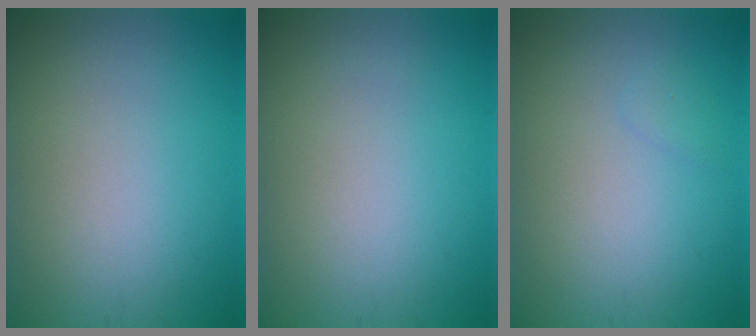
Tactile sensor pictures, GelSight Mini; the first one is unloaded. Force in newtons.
{"total": 0.0}
{"total": 0.7, "press": 0.7, "slide": 0.0}